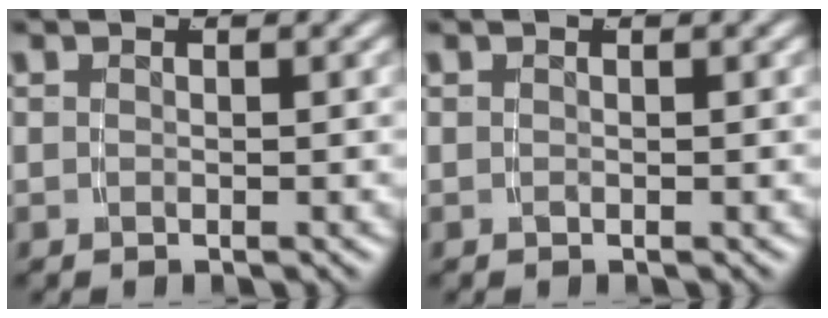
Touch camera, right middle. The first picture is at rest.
{"total": 0.0}